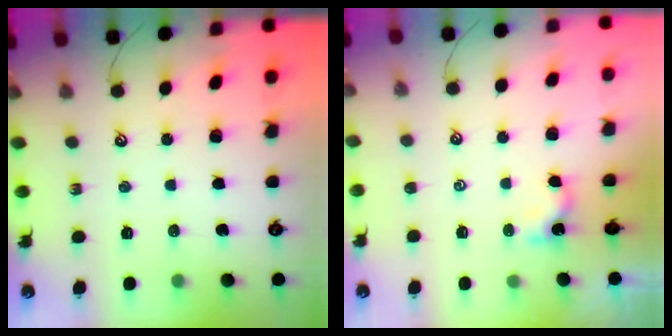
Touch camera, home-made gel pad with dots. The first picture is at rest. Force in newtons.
{"total": 0.8, "press": 0.8, "slide": 0.1}